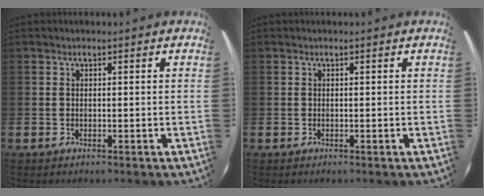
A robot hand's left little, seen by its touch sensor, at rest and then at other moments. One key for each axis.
{"total": 0.0}